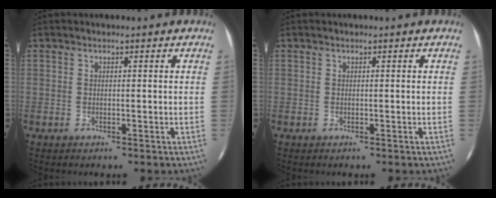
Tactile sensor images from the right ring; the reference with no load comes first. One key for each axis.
{"total": 0.0}